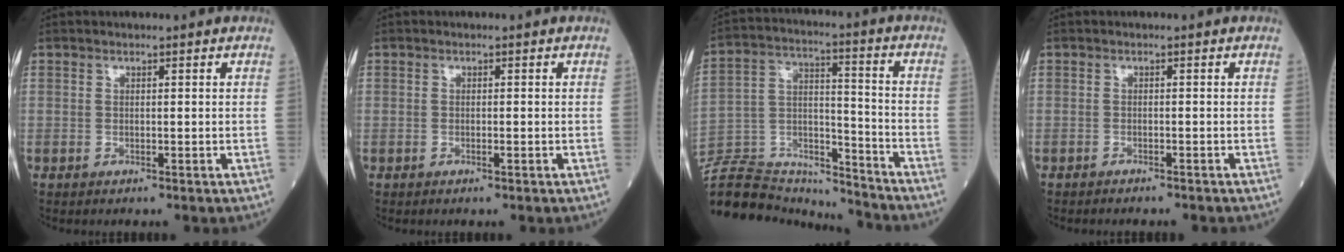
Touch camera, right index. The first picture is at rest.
{"total": 0.6, "force": [-0.3, 0.1, 0.5], "torque": [-0.010, 0.000, -0.004]}
{"total": 21.5, "force": [-20.0, 5.7, 5.6], "torque": [-0.159, 0.022, -0.330]}
{"total": 3.5, "force": [-3.2, 0.7, 1.1], "torque": [-0.015, -0.003, -0.039]}